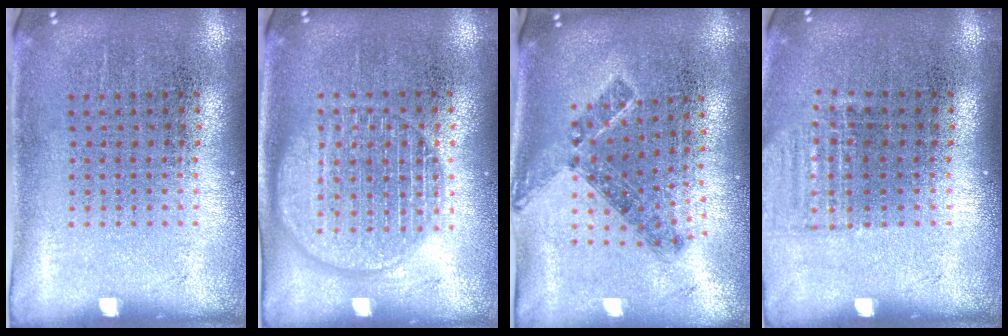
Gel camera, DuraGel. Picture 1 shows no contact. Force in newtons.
{"total": 1.8, "press": 1.8, "slide": 0.2}
{"total": 0.9, "press": 0.8, "slide": 0.4}
{"total": 0.9, "press": 0.9, "slide": 0.3}